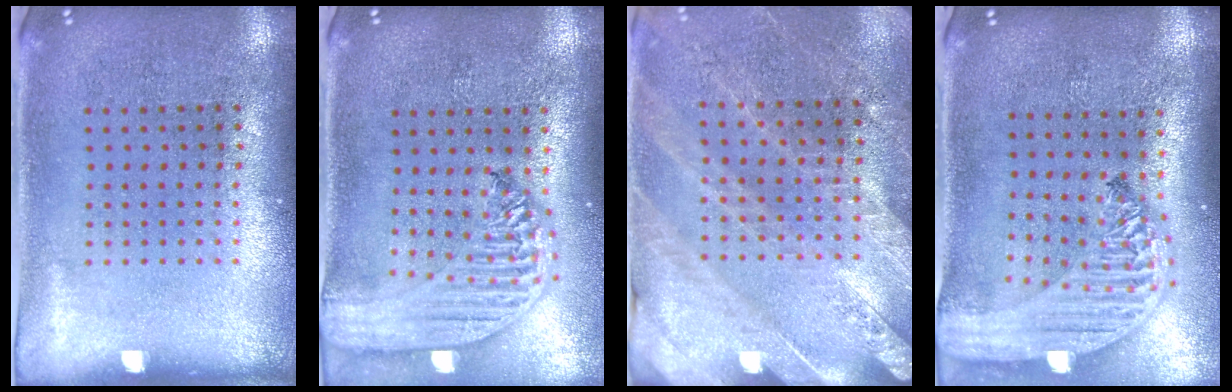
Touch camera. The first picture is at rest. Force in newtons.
{"total": 2.7, "press": 2.2, "slide": 1.5}
{"total": 2.5, "press": 2.5, "slide": 0.4}
{"total": 2.8, "press": 2.3, "slide": 1.7}